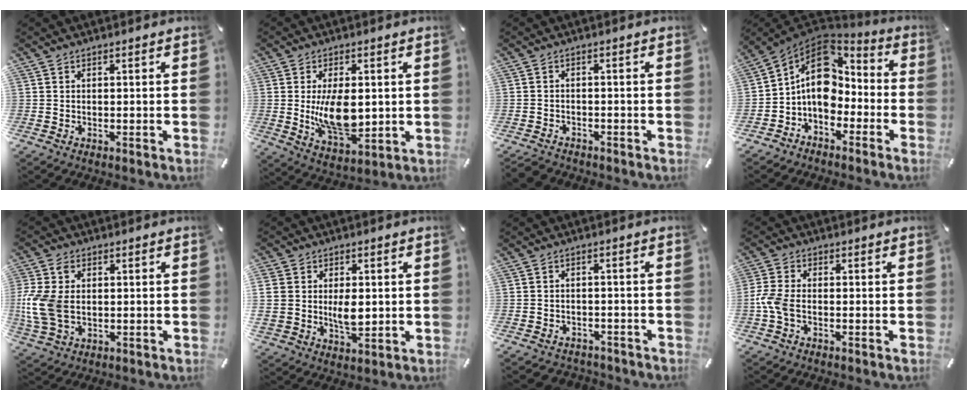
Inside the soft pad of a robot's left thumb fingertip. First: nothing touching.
{"total": 12.0, "force": [0.6, 6.6, 10.0], "torque": [-0.190, -0.022, 0.006]}
{"total": 2.5, "force": [-2.2, 1.1, 0.5], "torque": [-0.021, 0.009, -0.049]}
{"total": 12.5, "force": [-0.4, 9.8, 7.8], "torque": [-0.137, 0.004, -0.007]}
{"total": 10.3, "force": [0.3, 7.4, 7.2], "torque": [-0.173, 0.006, 0.007]}
{"total": 8.7, "force": [0.9, 6.6, 5.6], "torque": [-0.102, -0.004, 0.012]}
{"total": 2.7, "force": [-2.0, 1.7, 0.4], "torque": [-0.013, 0.009, -0.044]}
{"total": 5.2, "force": [-1.6, 2.6, 4.2], "torque": [-0.097, 0.002, -0.032]}